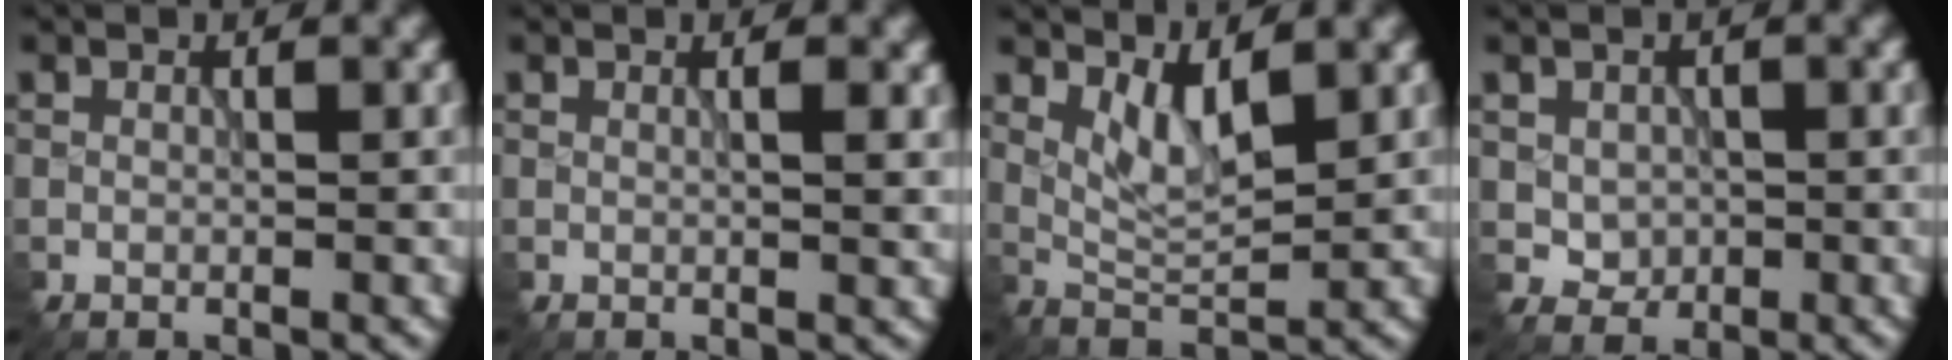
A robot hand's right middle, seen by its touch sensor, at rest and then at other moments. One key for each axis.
{"total": 1.5, "fx": 0.3, "fy": 0.5, "fz": 1.4, "tx": -0.018, "ty": 0.004, "tz": 0.004}
{"total": 3.1, "fx": 1.7, "fy": 1.0, "fz": 2.4, "tx": -0.056, "ty": -0.011, "tz": 0.040}
{"total": 1.8, "fx": 0.0, "fy": 1.7, "fz": 0.6, "tx": -0.019, "ty": -0.006, "tz": 0.006}